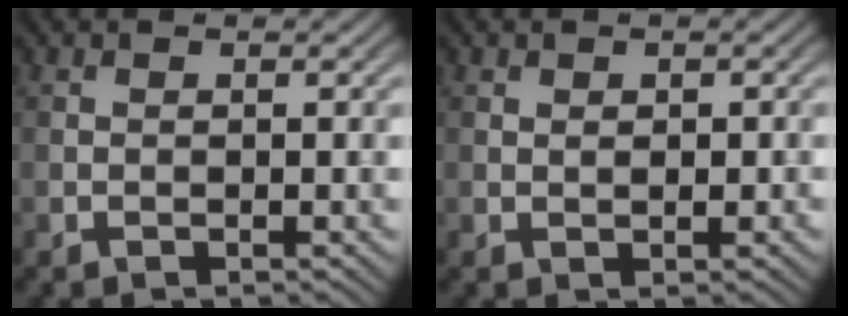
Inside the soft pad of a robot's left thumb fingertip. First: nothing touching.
{"total": 1.1, "force": [0.2, 0.7, 0.9], "torque": [-0.011, 0.000, 0.005]}